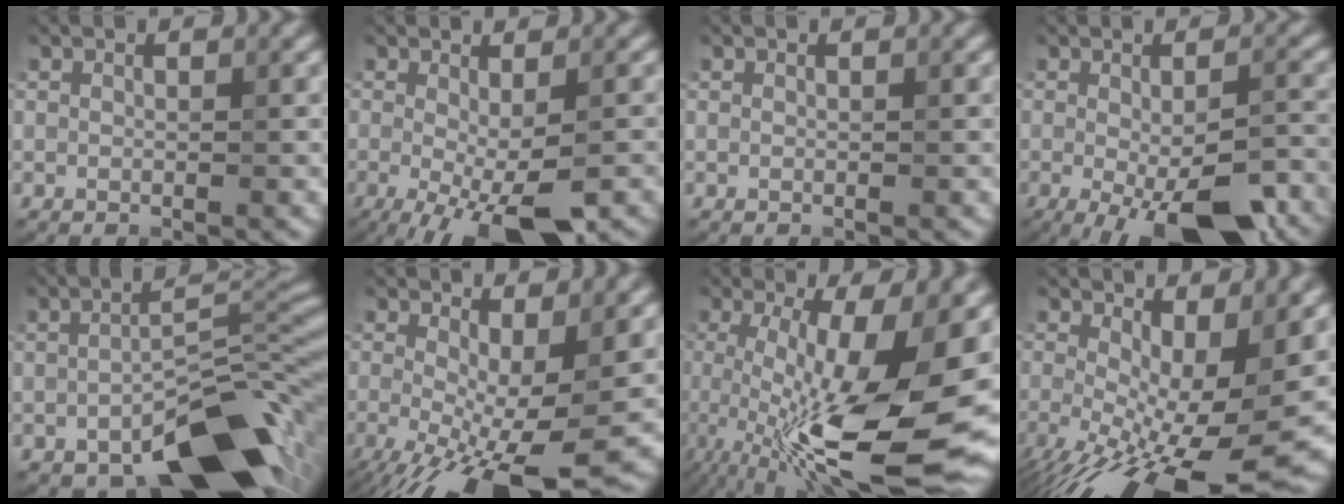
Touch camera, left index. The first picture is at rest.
{"total": 6.7, "force": [-2.6, 1.6, 6.0], "torque": [-0.099, -0.013, -0.037]}
{"total": 0.0}
{"total": 9.5, "force": [-4.3, 2.7, 8.1], "torque": [-0.122, -0.023, -0.053]}
{"total": 11.1, "force": [-6.2, 4.4, 8.1], "torque": [-0.113, -0.004, -0.106]}
{"total": 10.5, "force": [-2.9, 3.2, 9.5], "torque": [-0.165, -0.021, -0.044]}
{"total": 17.0, "force": [-2.9, 5.1, 16.0], "torque": [-0.256, -0.014, -0.042]}
{"total": 13.5, "force": [-3.4, 4.8, 12.1], "torque": [-0.189, -0.021, -0.049]}